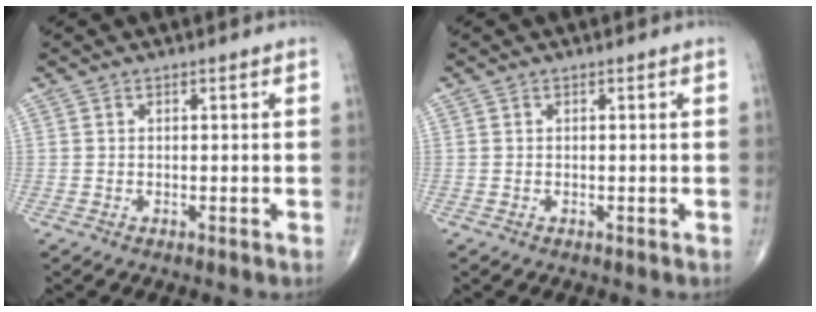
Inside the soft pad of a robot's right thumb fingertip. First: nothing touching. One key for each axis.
{"total": 0.0}